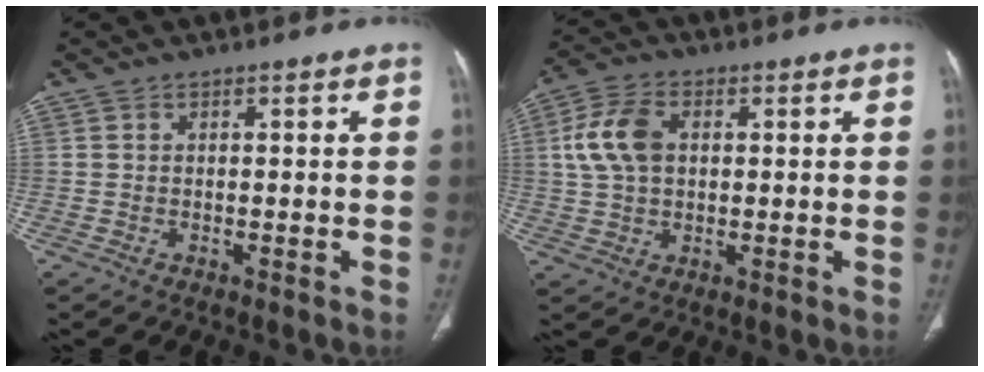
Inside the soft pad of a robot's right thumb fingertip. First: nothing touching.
{"total": 9.0, "force": [1.7, 5.9, 6.5], "torque": [-0.134, 0.012, 0.033]}